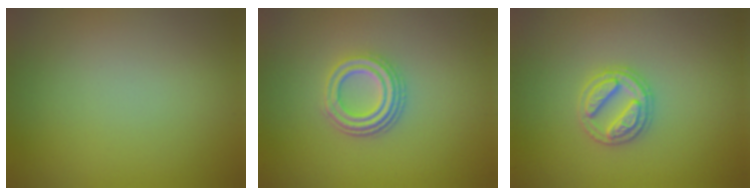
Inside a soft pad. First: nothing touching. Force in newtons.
{"total": 3.7, "press": 3.0, "slide": 2.2}
{"total": 2.7, "press": 2.7, "slide": 0.3}